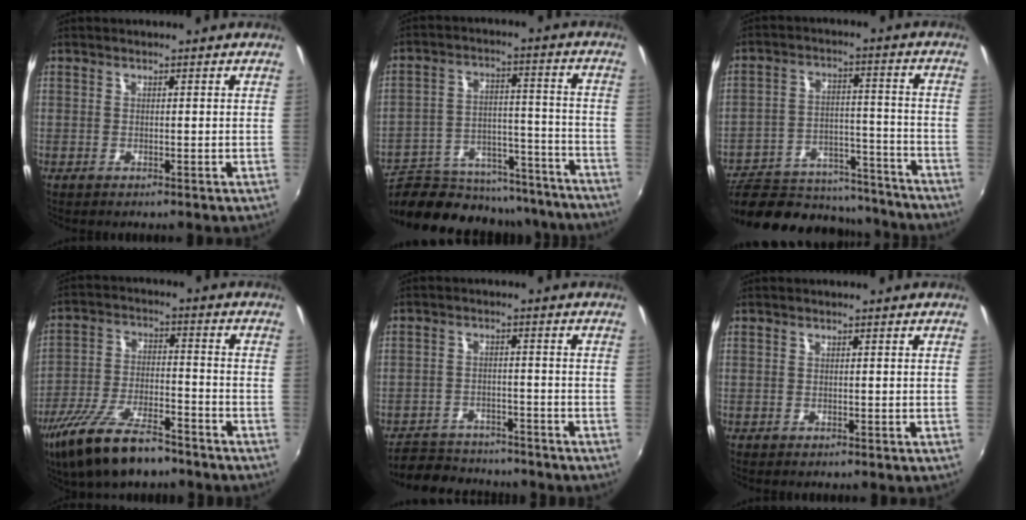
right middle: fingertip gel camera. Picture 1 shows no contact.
{"total": 29.4, "force": [-25.4, 9.9, 10.9], "torque": [-0.212, 0.011, -0.332]}
{"total": 24.8, "force": [-20.8, 9.7, 9.5], "torque": [-0.195, 0.011, -0.271]}
{"total": 17.0, "force": [-12.4, 5.6, 10.2], "torque": [-0.216, -0.035, -0.218]}
{"total": 10.9, "force": [-9.4, 4.6, 3.0], "torque": [-0.084, 0.011, -0.137]}
{"total": 0.0}